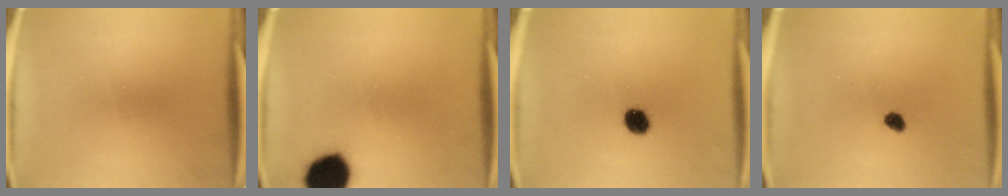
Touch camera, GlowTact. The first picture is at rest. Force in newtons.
{"total": 13.8}
{"total": 5.0}
{"total": 2.0}